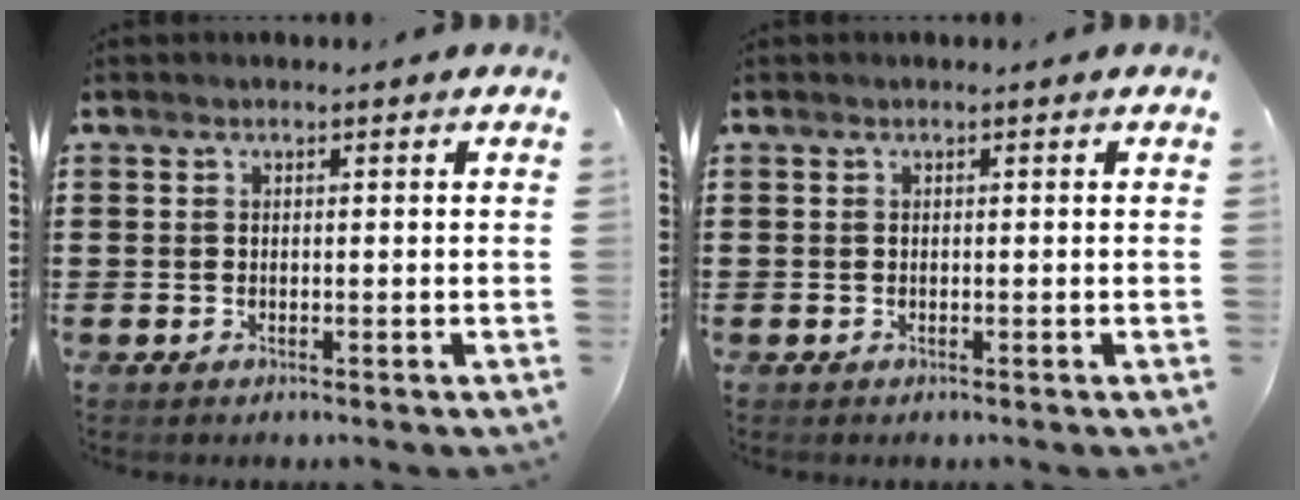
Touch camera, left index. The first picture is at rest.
{"total": 0.0}